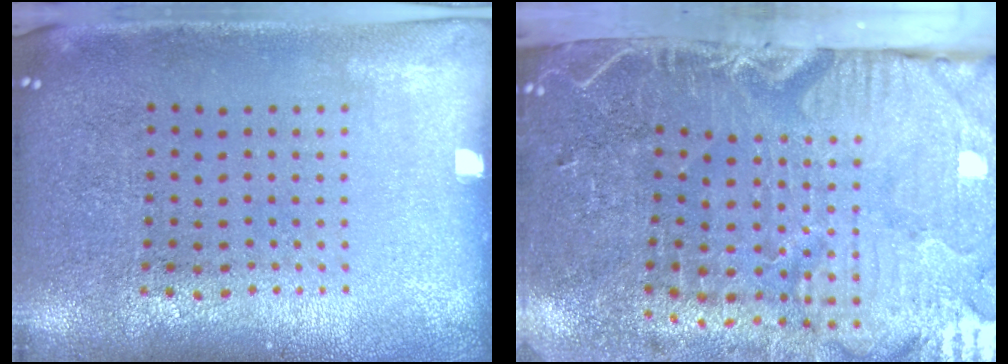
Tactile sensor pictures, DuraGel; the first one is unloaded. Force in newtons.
{"total": 5.4, "press": 4.5, "slide": 3.1}